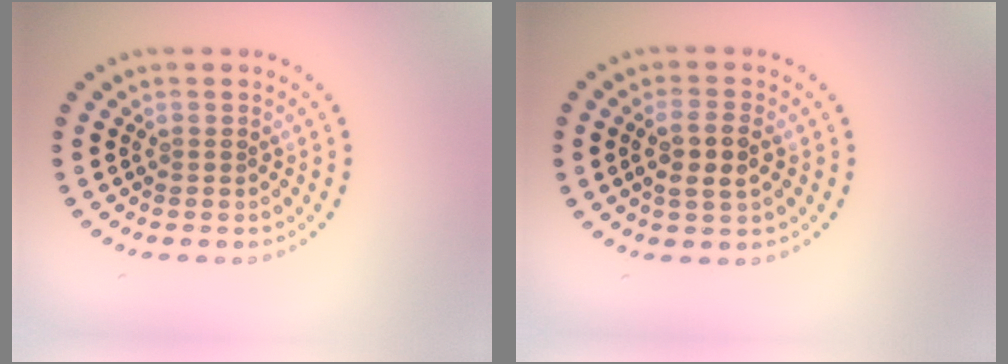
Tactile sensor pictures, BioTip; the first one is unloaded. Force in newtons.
{"total": 3.0, "press": 2.8, "slide": 0.9}